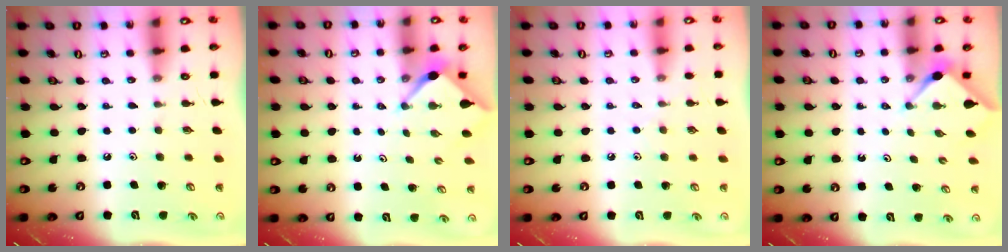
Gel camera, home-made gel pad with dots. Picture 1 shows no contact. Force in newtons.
{"total": 2.6, "press": 2.6, "slide": 0.3}
{"total": 2.4, "press": 2.4, "slide": 0.5}
{"total": 3.0, "press": 2.9, "slide": 0.5}